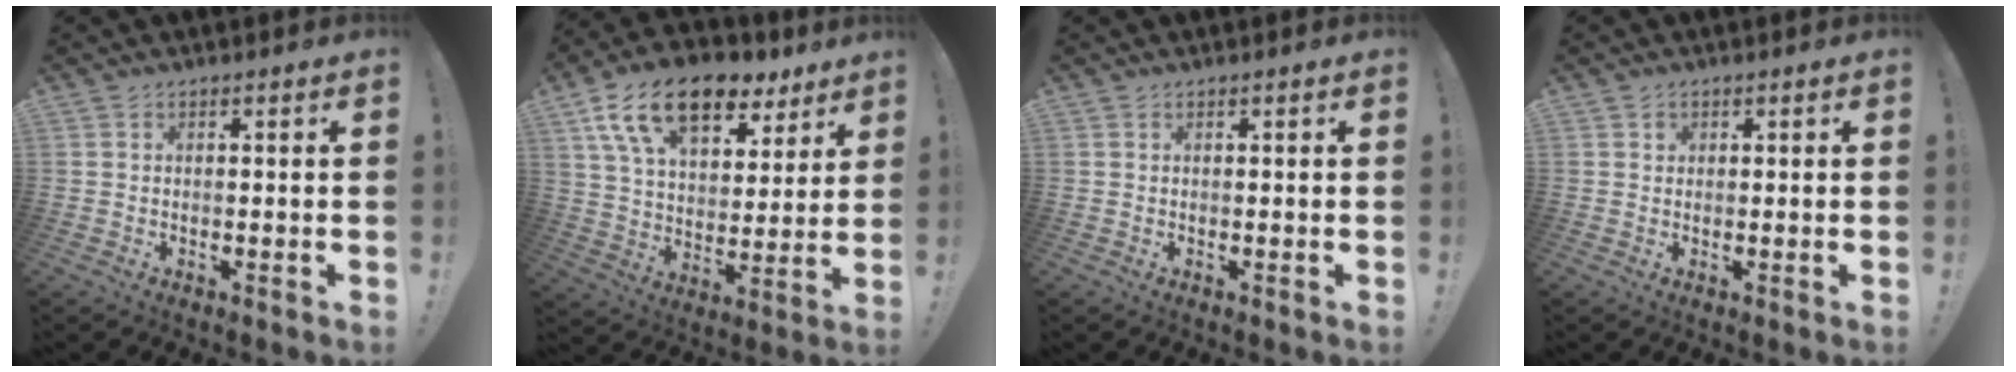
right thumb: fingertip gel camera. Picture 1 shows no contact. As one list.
[{"total": 18.7, "force": [11.4, 10.0, 10.9], "torque": [-0.180, -0.064, 0.202]}, {"total": 0.0}, {"total": 1.1, "force": [0.5, 0.9, 0.1], "torque": [0.003, -0.001, 0.008]}]